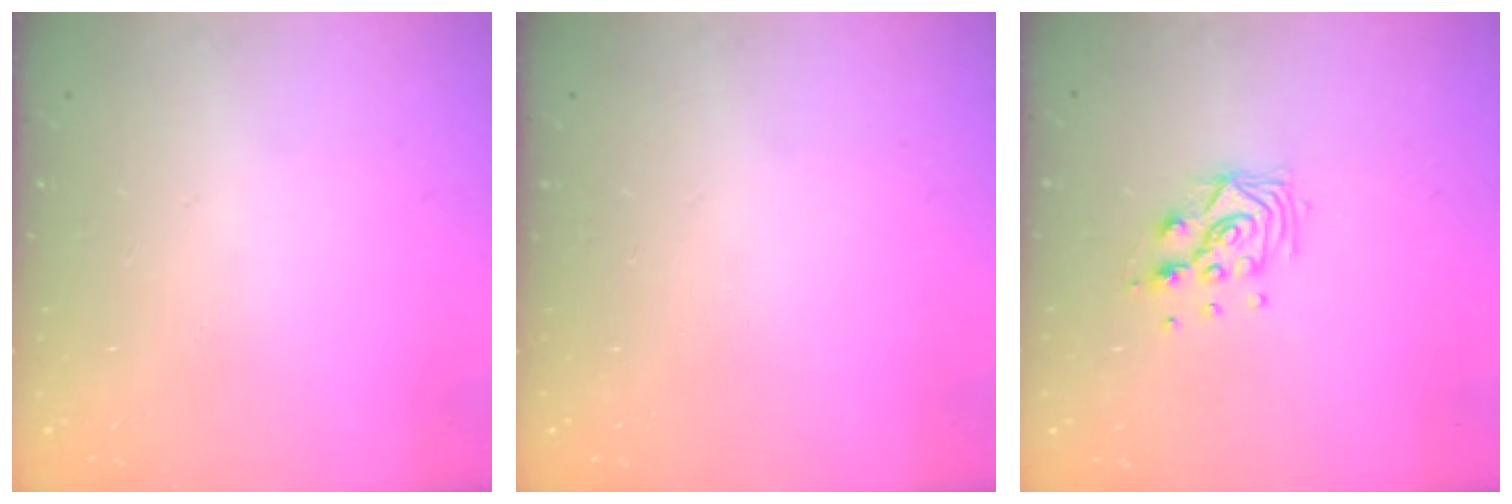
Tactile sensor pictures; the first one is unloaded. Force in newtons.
{"total": 0.0}
{"total": 8.8, "press": 8.7, "slide": 0.9}